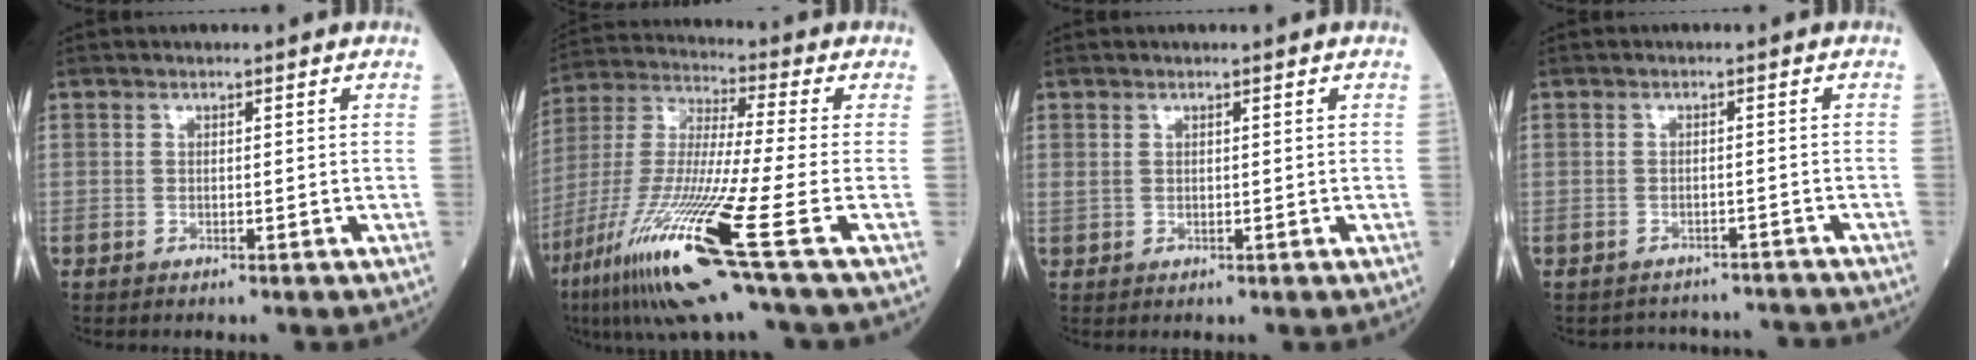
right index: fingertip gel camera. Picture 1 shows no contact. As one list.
[{"total": 21.1, "force": [-10.2, -0.4, 18.5], "torque": [-0.385, -0.057, -0.195]}, {"total": 0.7, "force": [0.4, 0.4, 0.4], "torque": [-0.011, 0.007, 0.011]}, {"total": 6.6, "force": [-6.5, 1.3, -0.5], "torque": [0.009, 0.020, -0.074]}]